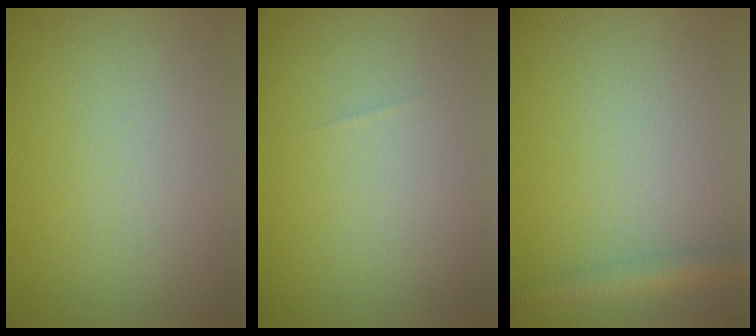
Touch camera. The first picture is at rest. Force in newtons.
{"total": 0.0}
{"total": 2.6, "press": 2.6, "slide": 0.0}